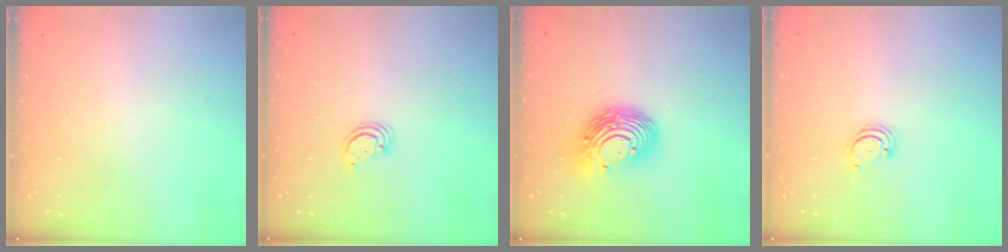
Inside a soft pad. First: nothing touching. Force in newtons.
{"total": 2.4, "press": 2.4, "slide": 0.2}
{"total": 14.5, "press": 14.4, "slide": 1.3}
{"total": 2.5, "press": 2.5, "slide": 0.3}